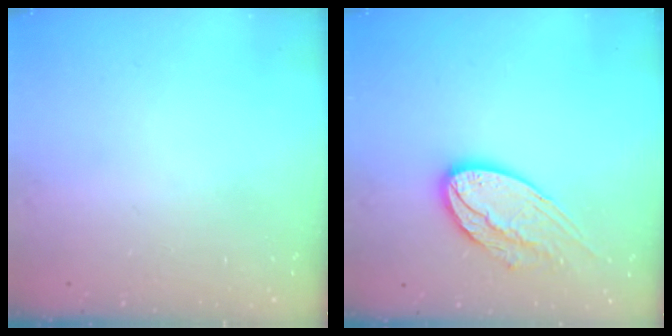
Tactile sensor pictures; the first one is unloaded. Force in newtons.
{"total": 15.6, "press": 15.5, "slide": 1.3}